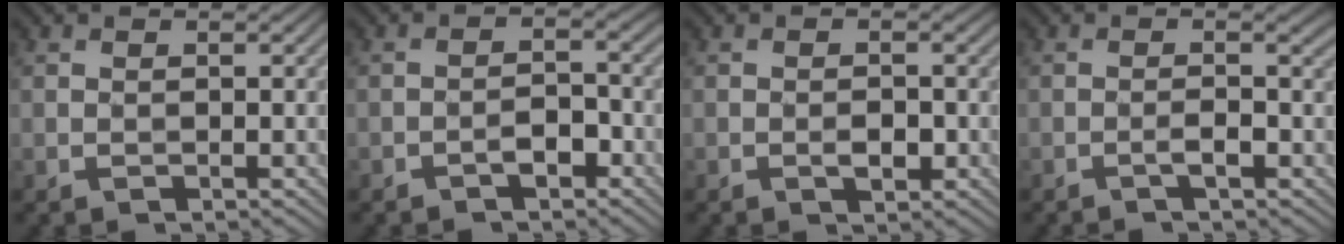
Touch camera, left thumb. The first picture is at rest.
{"total": 2.5, "force": [-1.8, 1.0, 1.3], "torque": [-0.020, 0.009, -0.031]}
{"total": 1.8, "force": [-0.8, 0.9, 1.4], "torque": [-0.022, 0.002, -0.011]}
{"total": 2.0, "force": [-0.9, -0.1, 1.8], "torque": [-0.035, 0.009, -0.018]}